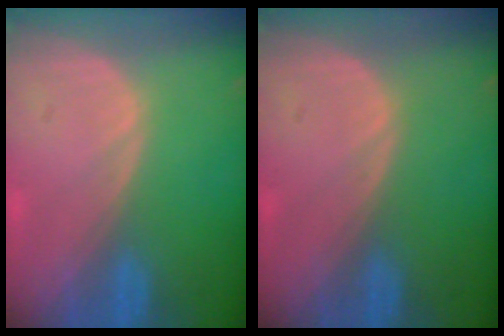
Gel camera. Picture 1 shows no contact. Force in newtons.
{"total": 0.0}